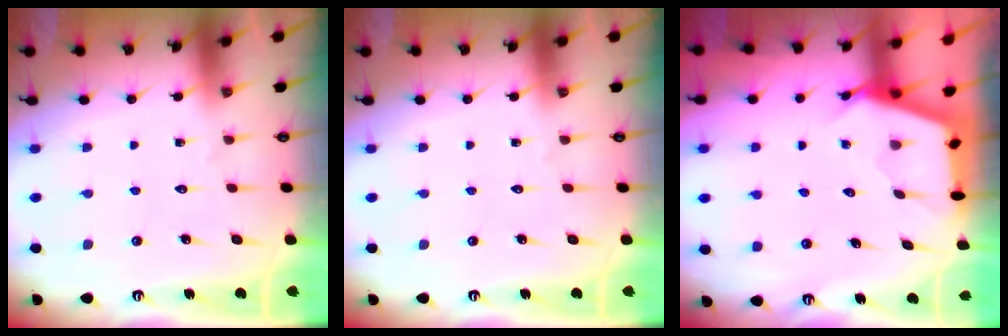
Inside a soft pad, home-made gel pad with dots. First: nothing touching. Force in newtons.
{"total": 0.0}
{"total": 2.6, "press": 2.6, "slide": 0.3}